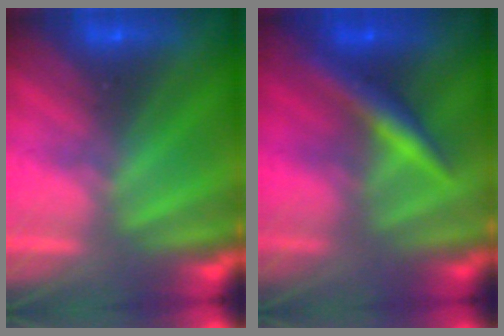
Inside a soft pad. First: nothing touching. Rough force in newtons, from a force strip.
{"total": 2.4}